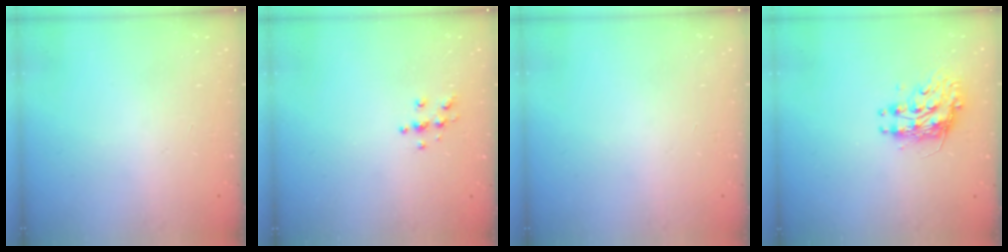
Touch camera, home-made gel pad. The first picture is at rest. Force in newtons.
{"total": 4.4, "press": 4.4, "slide": 0.3}
{"total": 0.0}
{"total": 9.2, "press": 9.2, "slide": 0.9}